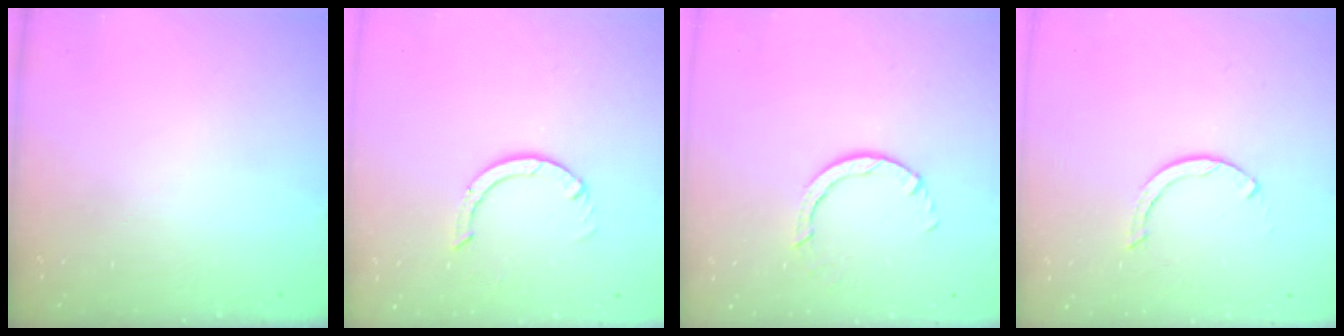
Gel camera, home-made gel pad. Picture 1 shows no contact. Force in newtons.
{"total": 3.6, "press": 3.6, "slide": 0.3}
{"total": 3.0, "press": 3.0, "slide": 0.4}
{"total": 2.4, "press": 2.4, "slide": 0.0}